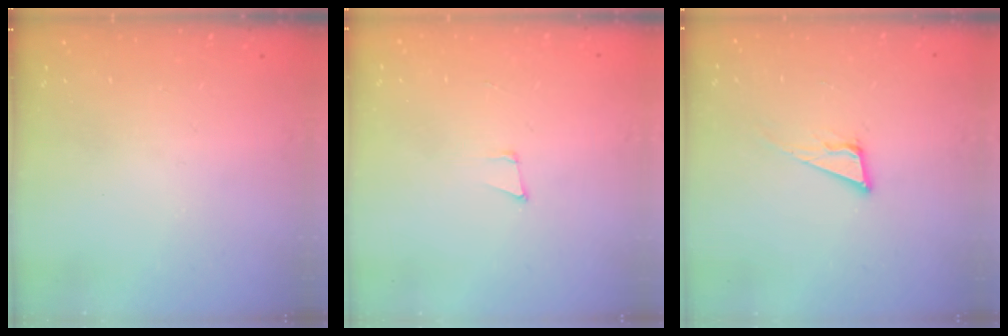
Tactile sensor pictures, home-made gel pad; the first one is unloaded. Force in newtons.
{"total": 4.2, "press": 3.2, "slide": 2.7}
{"total": 7.4, "press": 6.9, "slide": 2.6}